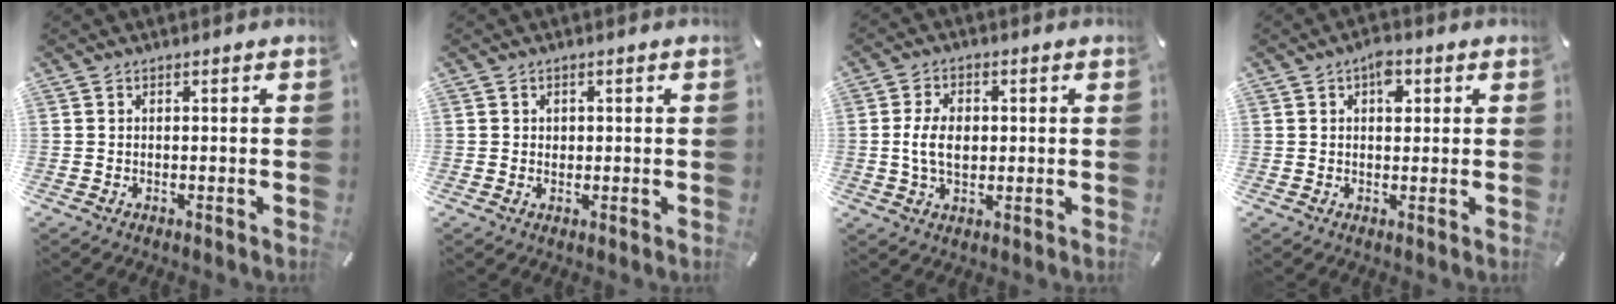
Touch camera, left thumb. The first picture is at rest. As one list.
[{"total": 1.0, "force": [0.1, 1.0, 0.1], "torque": [-0.003, 0.006, 0.001]}, {"total": 7.3, "force": [0.2, 5.0, 5.3], "torque": [-0.113, 0.005, -0.002]}, {"total": 3.9, "force": [1.2, 2.4, 2.9], "torque": [-0.029, -0.004, 0.013]}]